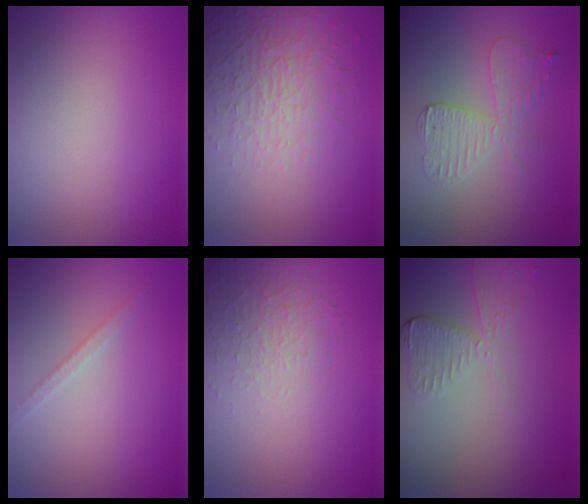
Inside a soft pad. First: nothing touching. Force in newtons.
{"total": 4.7, "press": 3.2, "slide": 3.4}
{"total": 4.3, "press": 3.7, "slide": 2.1}
{"total": 1.3, "press": 1.3, "slide": 0.2}
{"total": 1.5, "press": 0.8, "slide": 1.3}
{"total": 2.6, "press": 2.3, "slide": 1.1}